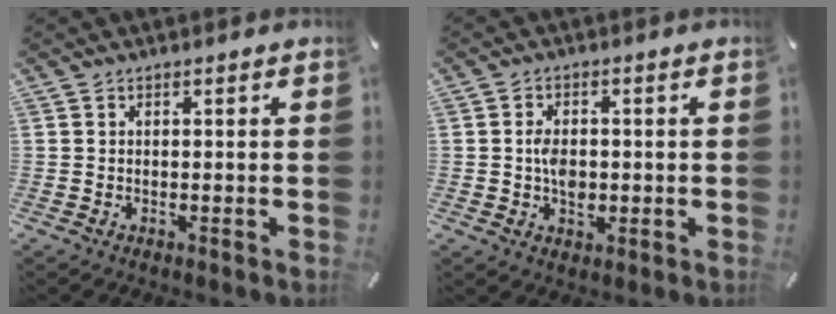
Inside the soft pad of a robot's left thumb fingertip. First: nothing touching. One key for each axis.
{"total": 5.2, "fx": -0.5, "fy": 3.7, "fz": 3.6, "tx": -0.071, "ty": 0.000, "tz": -0.011}